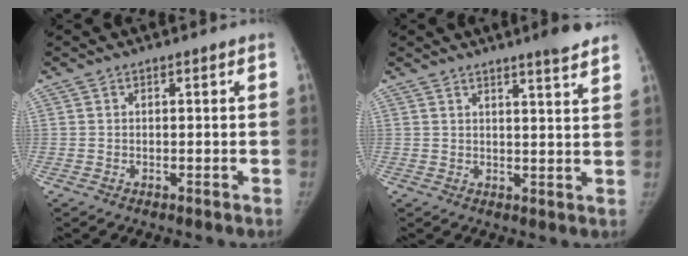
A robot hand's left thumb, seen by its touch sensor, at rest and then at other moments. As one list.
[{"total": 5.9, "force": [4.6, 0.1, 3.6], "torque": [-0.048, -0.028, 0.058]}]